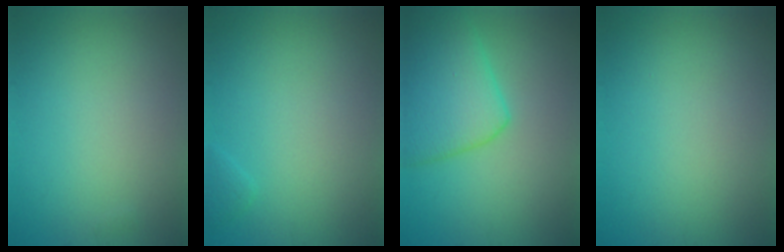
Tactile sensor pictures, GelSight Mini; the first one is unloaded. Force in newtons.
{"total": 0.6, "press": 0.6, "slide": 0.1}
{"total": 6.5, "press": 6.5, "slide": 0.3}
{"total": 0.0}